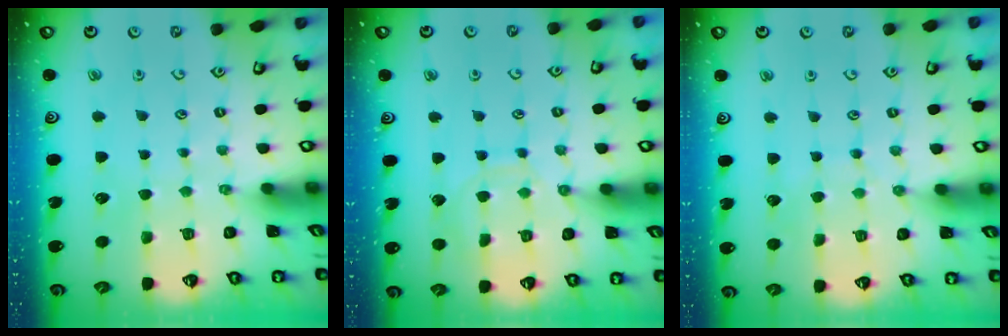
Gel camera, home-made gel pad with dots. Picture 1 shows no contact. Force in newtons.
{"total": 7.8, "press": 7.8, "slide": 0.9}
{"total": 4.3, "press": 4.3, "slide": 0.3}